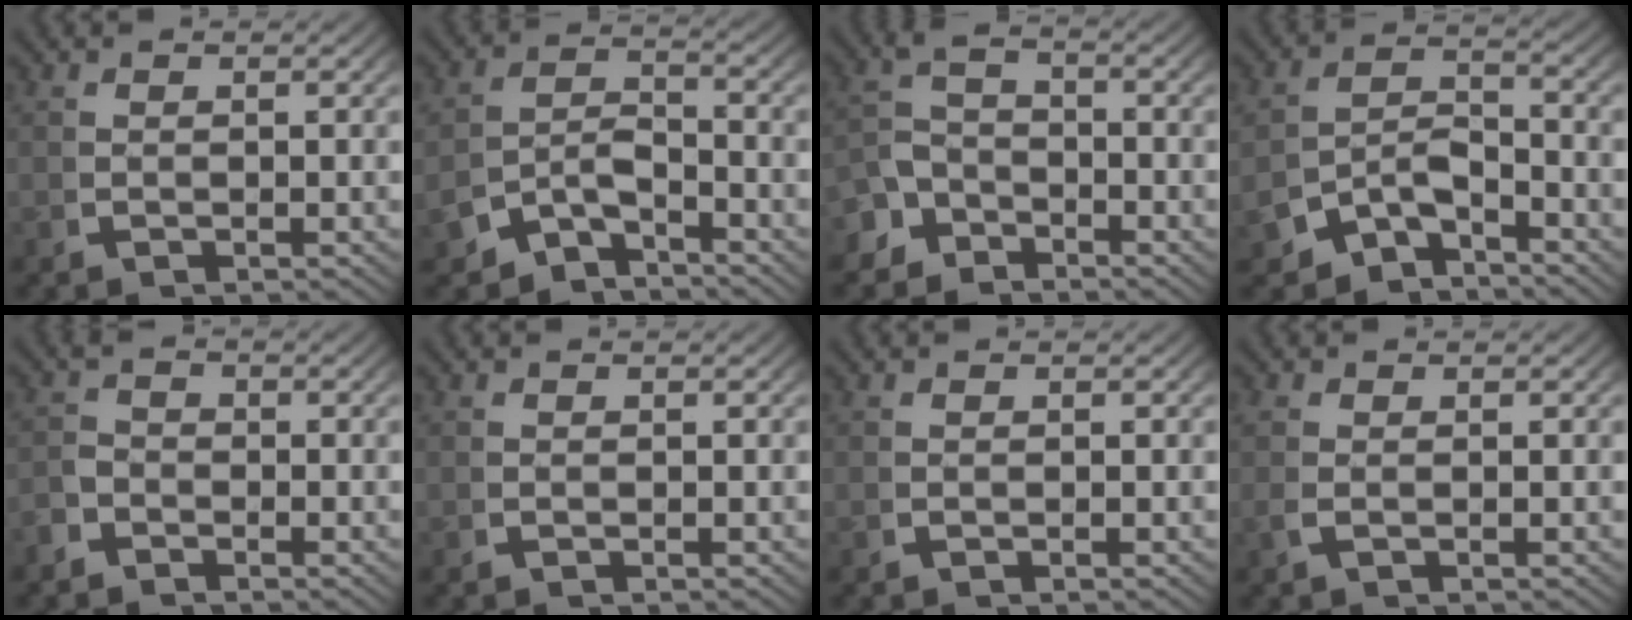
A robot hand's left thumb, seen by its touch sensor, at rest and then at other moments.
{"total": 4.2, "force": [-2.6, 2.6, 2.1], "torque": [-0.040, -0.020, -0.041]}
{"total": 3.8, "force": [-2.4, 2.6, 1.5], "torque": [-0.035, -0.014, -0.042]}
{"total": 4.7, "force": [-2.6, 3.1, 2.5], "torque": [-0.048, -0.023, -0.039]}
{"total": 1.9, "force": [-1.4, 1.3, 0.4], "torque": [-0.002, -0.005, -0.032]}
{"total": 0.0}
{"total": 0.0}
{"total": 0.8, "force": [0.0, 0.4, 0.7], "torque": [-0.026, -0.004, 0.004]}